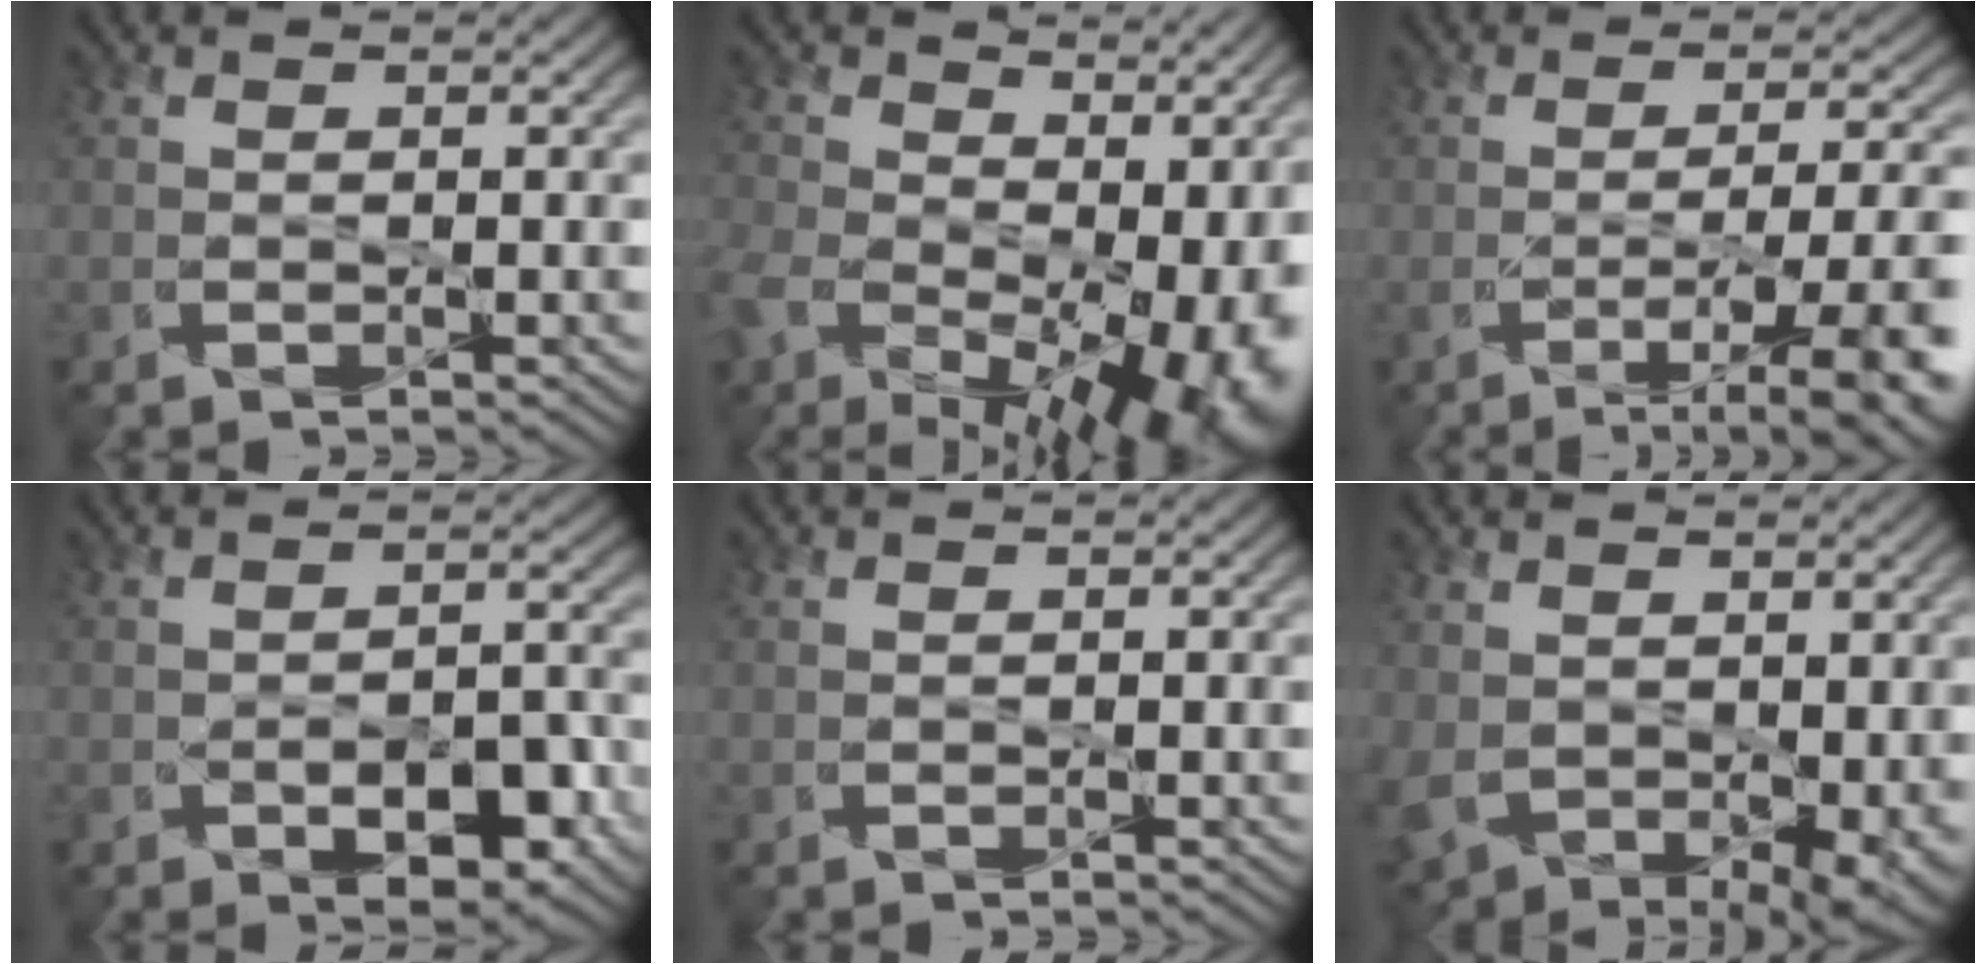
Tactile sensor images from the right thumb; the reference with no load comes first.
{"total": 17.9, "force": [-2.3, 12.3, 12.7], "torque": [-0.223, -0.040, 0.004]}
{"total": 9.8, "force": [-4.6, 2.7, 8.3], "torque": [-0.115, 0.001, -0.059]}
{"total": 6.4, "force": [-3.2, 3.4, 4.5], "torque": [-0.060, 0.005, -0.039]}
{"total": 0.0}
{"total": 10.5, "force": [-0.9, 7.6, 7.3], "torque": [-0.174, -0.056, 0.018]}